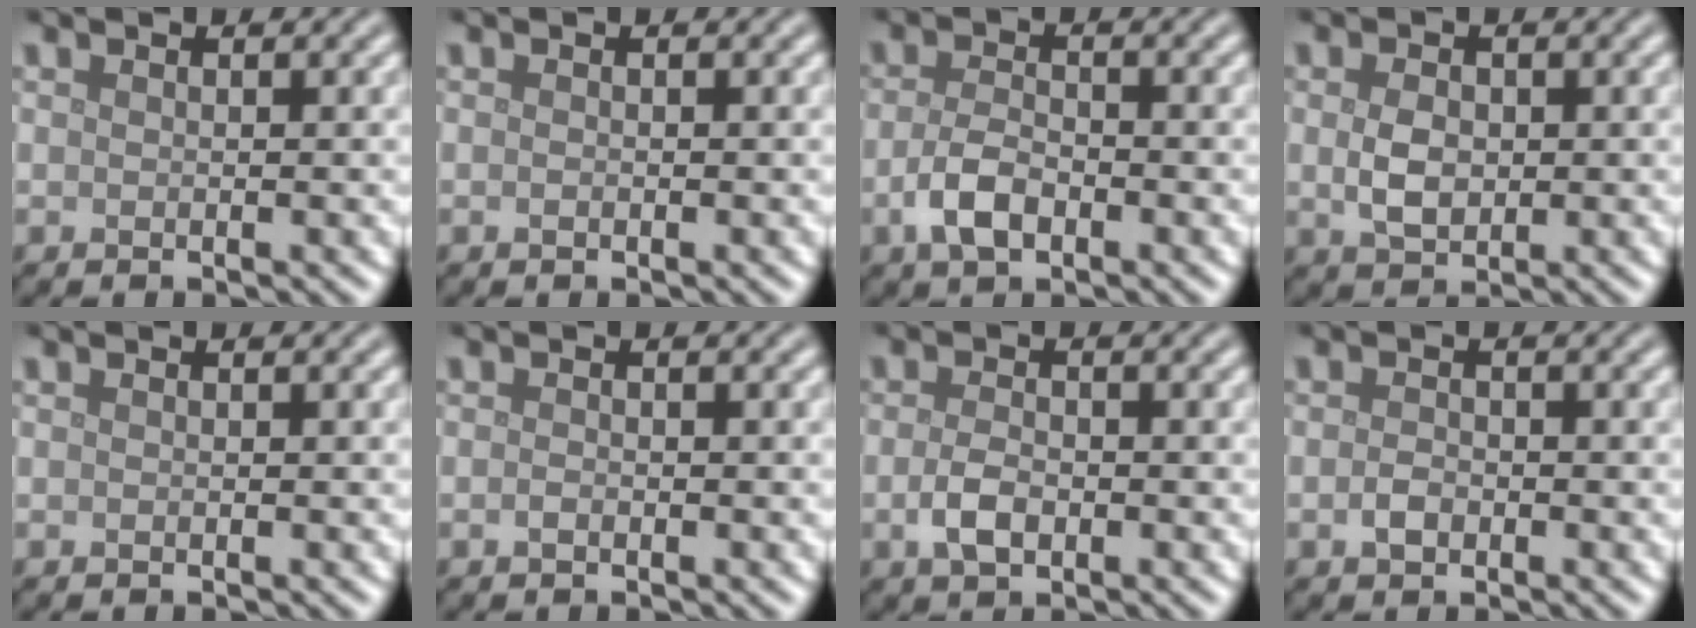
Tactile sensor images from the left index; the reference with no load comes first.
{"total": 0.0}
{"total": 3.1, "force": [-1.3, 1.6, 2.4], "torque": [-0.052, -0.001, -0.029]}
{"total": 2.7, "force": [0.0, 1.9, 1.9], "torque": [-0.041, -0.001, 0.001]}
{"total": 0.0}
{"total": 0.5, "force": [-0.3, 0.3, 0.4], "torque": [-0.009, 0.000, -0.005]}
{"total": 2.3, "force": [-0.6, 1.3, 1.8], "torque": [-0.039, -0.002, -0.014]}
{"total": 1.3, "force": [-0.5, 0.9, 0.8], "torque": [-0.018, 0.000, -0.011]}